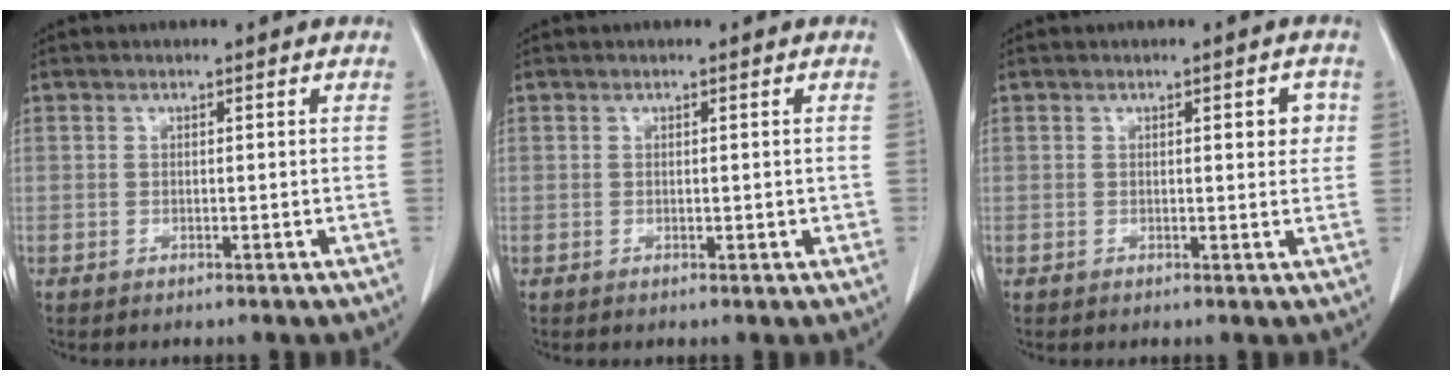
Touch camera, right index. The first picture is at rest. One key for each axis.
{"total": 1.1, "fx": 0.0, "fy": 0.6, "fz": 0.9, "tx": -0.012, "ty": -0.002, "tz": 0.002}
{"total": 2.7, "fx": 0.7, "fy": 1.0, "fz": 2.4, "tx": -0.026, "ty": 0.000, "tz": 0.008}